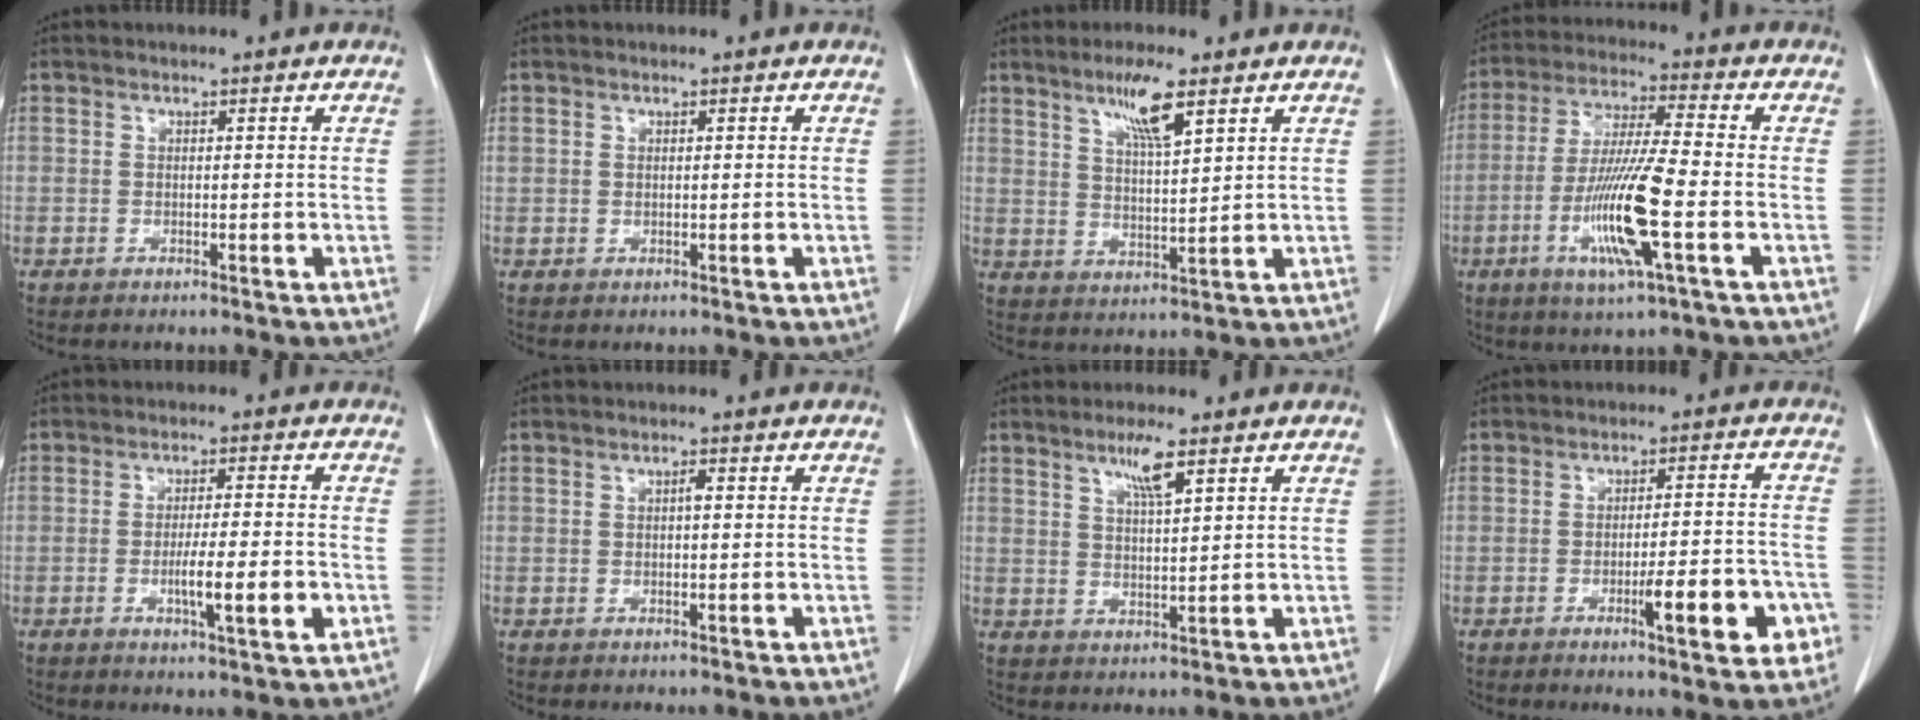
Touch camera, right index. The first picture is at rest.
{"total": 0.0}
{"total": 7.1, "force": [4.3, 0.5, 5.6], "torque": [-0.105, -0.005, 0.078]}
{"total": 13.1, "force": [-3.8, 0.3, 12.5], "torque": [-0.250, -0.017, -0.076]}
{"total": 7.3, "force": [-2.0, 0.5, 7.0], "torque": [-0.113, -0.010, -0.032]}
{"total": 1.1, "force": [0.2, 0.2, 1.1], "torque": [-0.021, 0.002, 0.003]}
{"total": 4.7, "force": [2.8, 0.2, 3.8], "torque": [-0.071, -0.005, 0.051]}
{"total": 9.8, "force": [-3.8, 1.7, 8.9], "torque": [-0.117, 0.004, -0.049]}